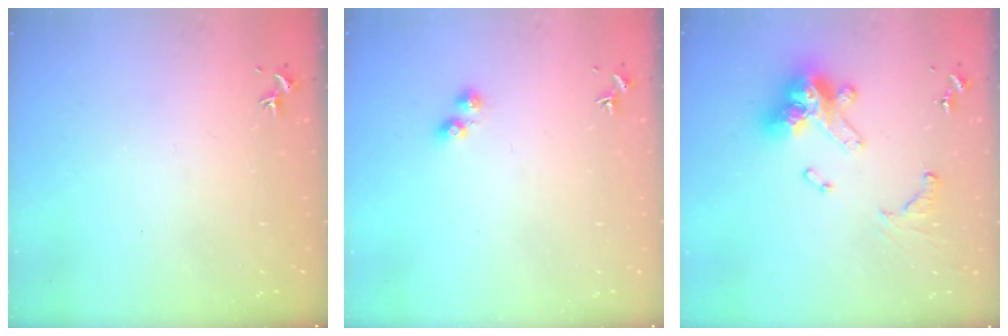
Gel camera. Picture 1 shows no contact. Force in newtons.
{"total": 2.5, "press": 2.4, "slide": 0.6}
{"total": 17.4, "press": 17.3, "slide": 2.2}